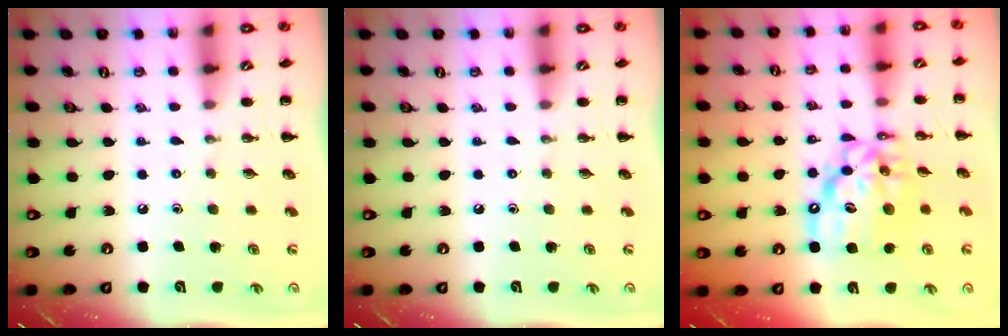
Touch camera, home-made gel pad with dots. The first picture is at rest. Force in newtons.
{"total": 0.0}
{"total": 12.6, "press": 12.2, "slide": 3.4}